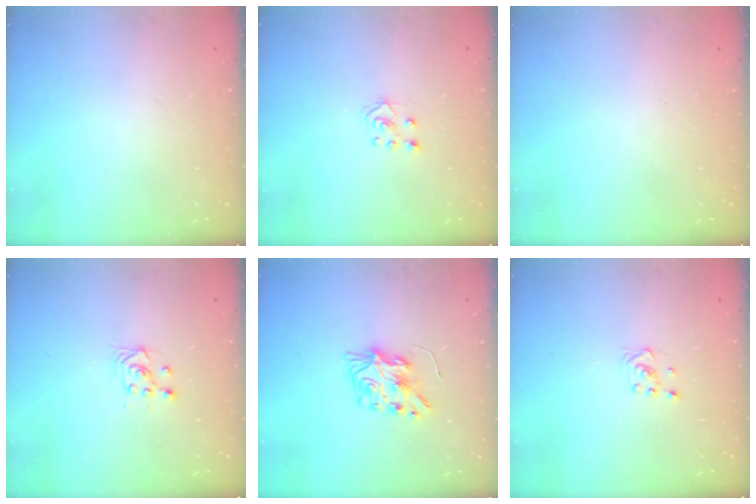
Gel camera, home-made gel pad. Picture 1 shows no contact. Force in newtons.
{"total": 4.2, "press": 4.2, "slide": 0.3}
{"total": 0.0}
{"total": 3.6, "press": 3.2, "slide": 1.6}
{"total": 7.7, "press": 7.7, "slide": 0.3}
{"total": 2.6, "press": 2.4, "slide": 1.0}